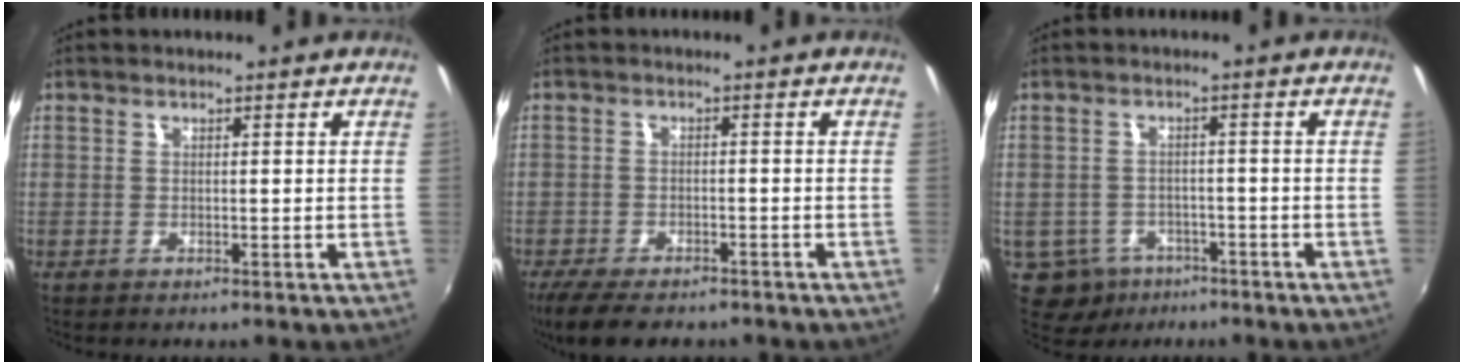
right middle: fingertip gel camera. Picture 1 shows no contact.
{"total": 9.0, "force": [-7.3, 2.9, 4.4], "torque": [-0.106, -0.027, -0.126]}
{"total": 7.2, "force": [-4.1, 5.5, 2.1], "torque": [-0.064, -0.004, -0.054]}